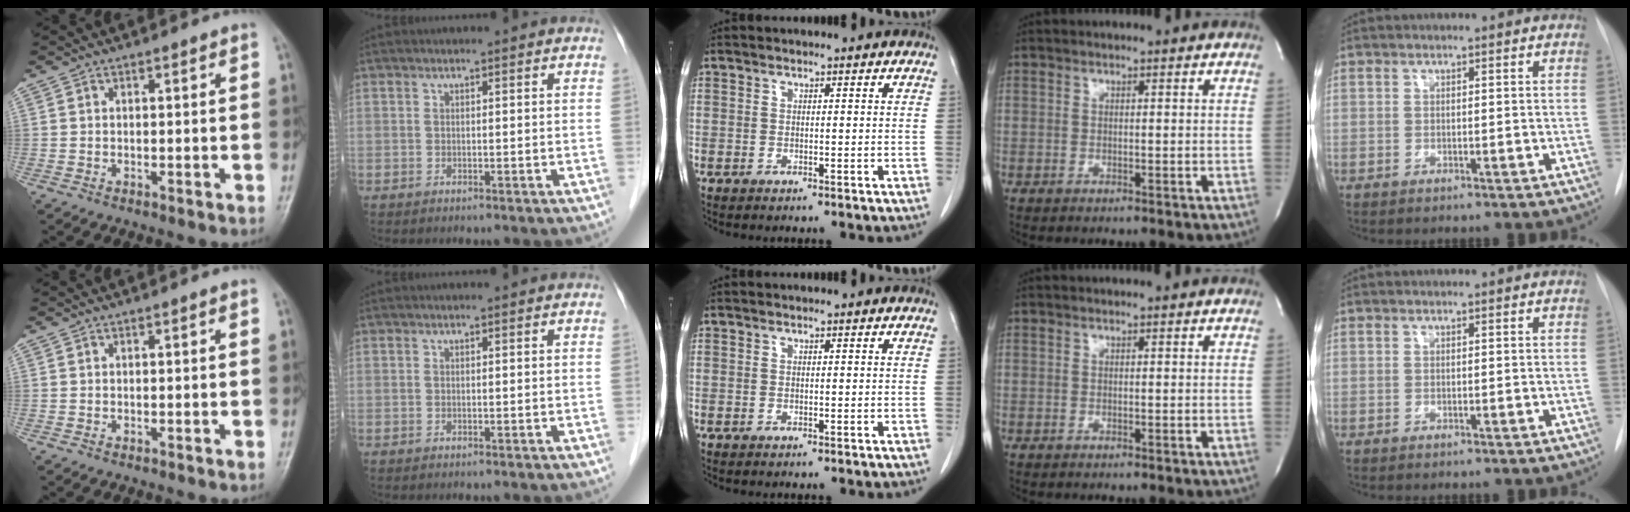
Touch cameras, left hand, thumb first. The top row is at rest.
{}